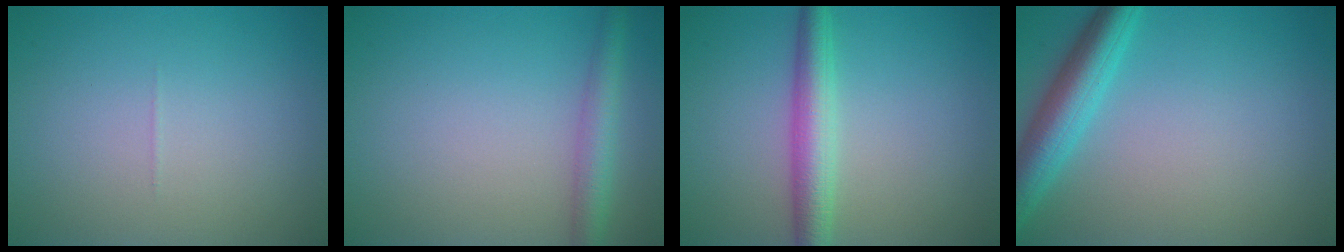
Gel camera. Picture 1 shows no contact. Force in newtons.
{"total": 2.9, "press": 2.9, "slide": 0.1}
{"total": 3.9, "press": 3.9, "slide": 0.1}
{"total": 4.8, "press": 4.8, "slide": 0.2}